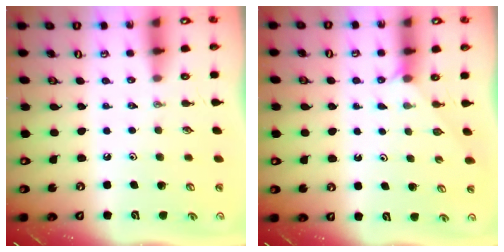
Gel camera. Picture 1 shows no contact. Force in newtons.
{"total": 1.9, "press": 1.9, "slide": 0.3}